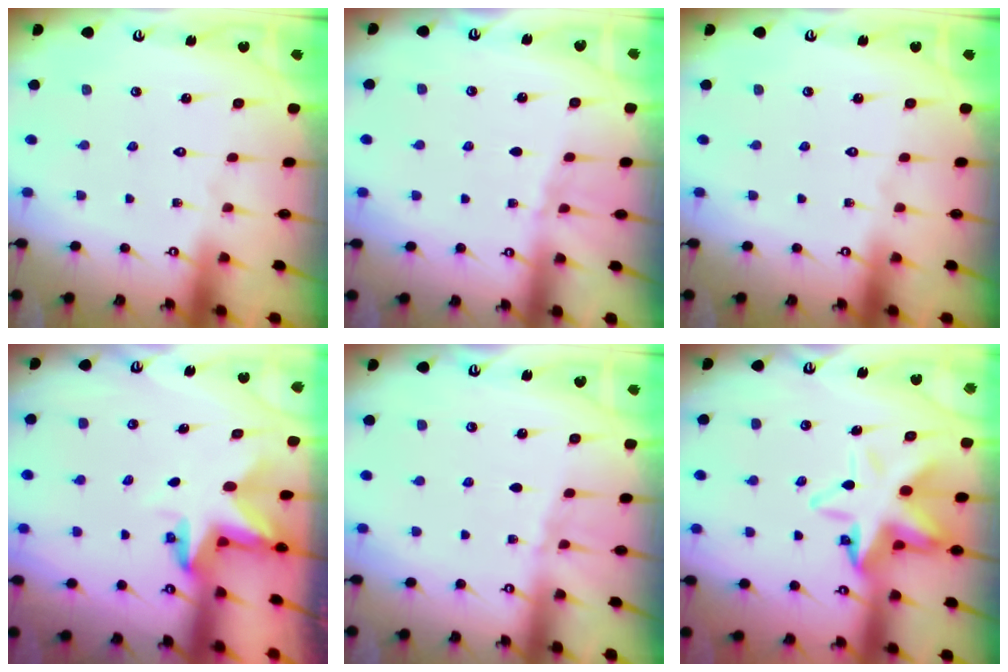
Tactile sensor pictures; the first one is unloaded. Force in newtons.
{"total": 1.8, "press": 1.8, "slide": 0.3}
{"total": 0.0}
{"total": 3.1, "press": 3.1, "slide": 0.2}
{"total": 1.8, "press": 1.8, "slide": 0.3}
{"total": 11.1, "press": 10.9, "slide": 2.0}